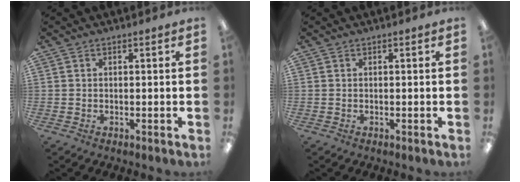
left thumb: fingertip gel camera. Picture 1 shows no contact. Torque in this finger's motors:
{"motor_torque": [0.00, 0.00, 0.04, -0.04, 0.00]}